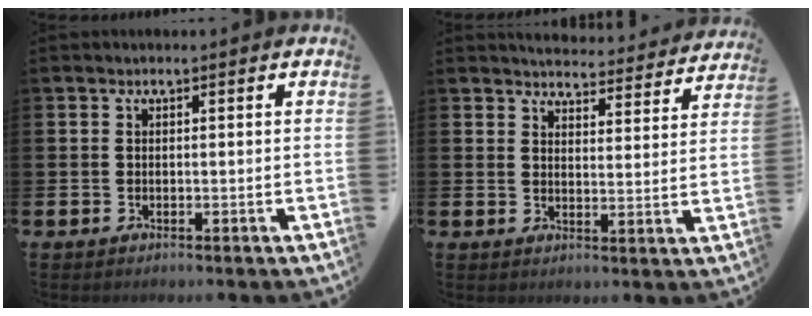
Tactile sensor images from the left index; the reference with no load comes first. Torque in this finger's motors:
{"motor_torque": [0.73, -1.40, -0.02, -0.01]}